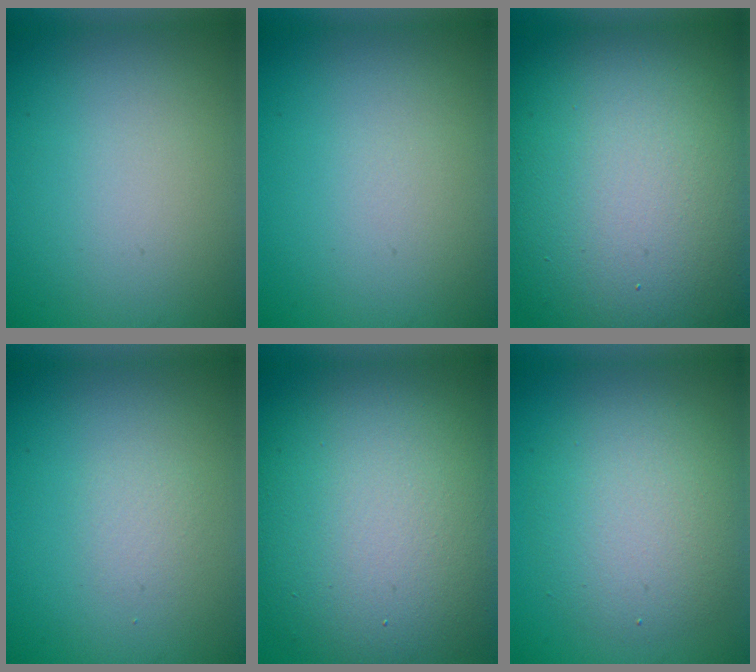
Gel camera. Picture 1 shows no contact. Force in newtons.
{"total": 0.0}
{"total": 19.0, "press": 19.0, "slide": 0.6}
{"total": 0.9, "press": 0.9, "slide": 0.0}
{"total": 13.7, "press": 13.6, "slide": 1.2}
{"total": 4.9, "press": 4.9, "slide": 0.4}